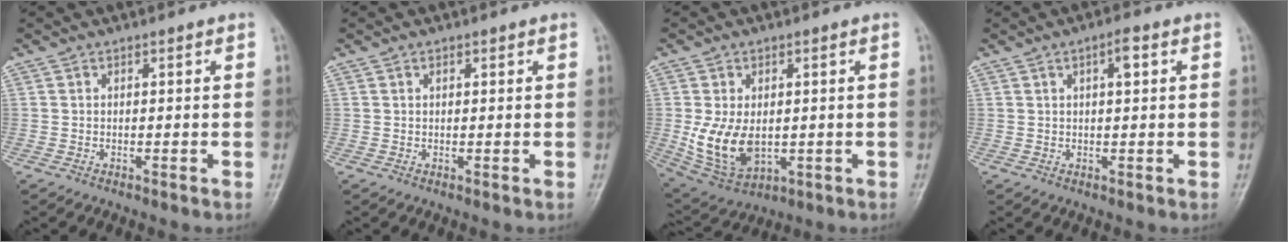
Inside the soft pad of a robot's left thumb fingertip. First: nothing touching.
{"total": 0.8, "force": [0.4, 0.5, 0.4], "torque": [-0.004, -0.001, 0.006]}
{"total": 10.8, "force": [-0.5, 7.0, 8.2], "torque": [-0.148, -0.011, 0.012]}
{"total": 2.9, "force": [1.0, 0.9, 2.6], "torque": [-0.038, 0.004, 0.014]}